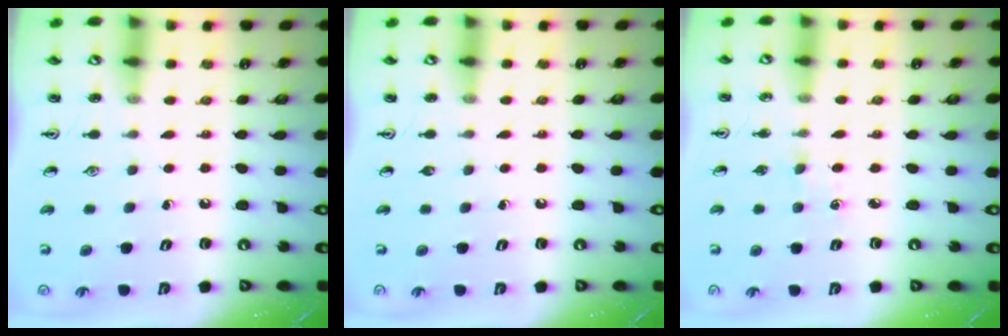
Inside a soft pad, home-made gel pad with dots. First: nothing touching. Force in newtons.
{"total": 0.0}
{"total": 2.0, "press": 2.0, "slide": 0.3}